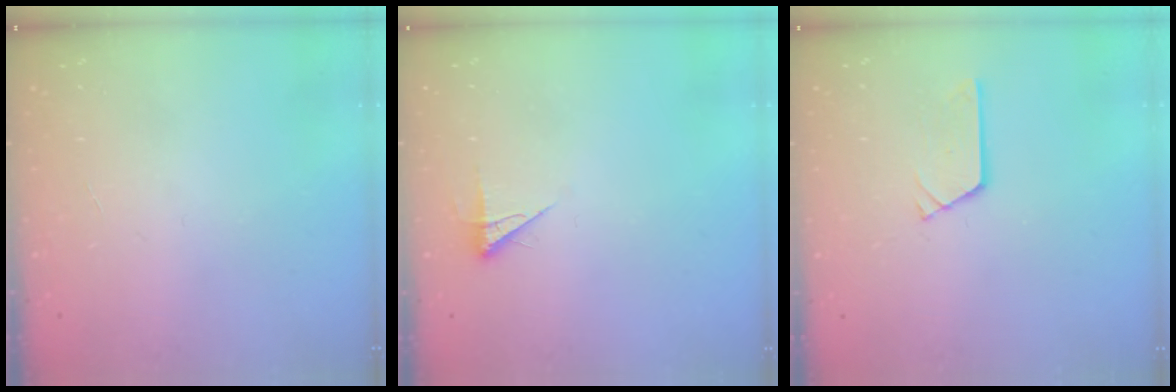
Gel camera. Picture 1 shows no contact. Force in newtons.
{"total": 4.0, "press": 3.9, "slide": 0.8}
{"total": 2.9, "press": 2.9, "slide": 0.2}